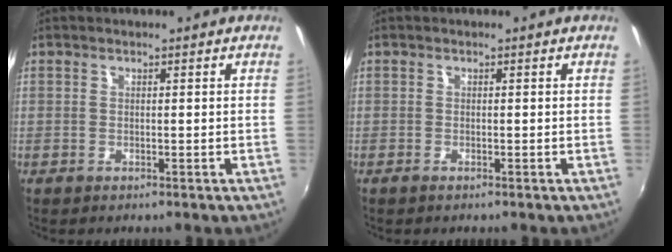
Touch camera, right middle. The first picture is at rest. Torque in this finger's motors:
{"motor_torque": [-0.19, 0.09, 0.02, -0.01]}